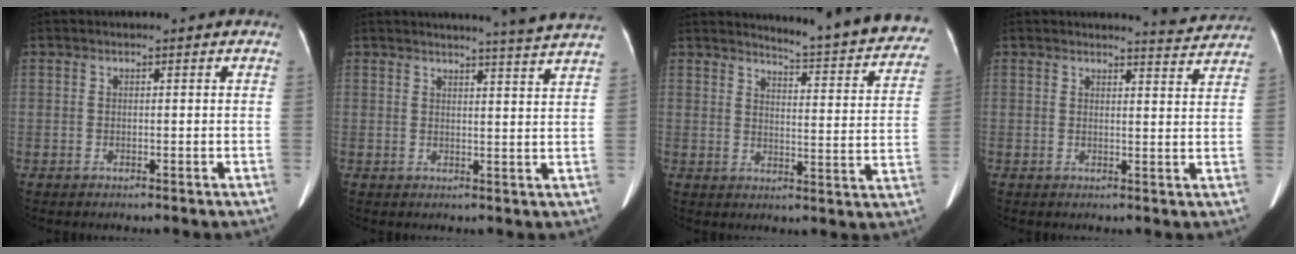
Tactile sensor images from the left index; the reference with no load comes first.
{"total": 8.0, "force": [7.4, -1.8, 2.4], "torque": [-0.036, -0.027, 0.075]}
{"total": 18.3, "force": [17.3, 1.3, 5.7], "torque": [-0.061, -0.096, 0.190]}
{"total": 4.6, "force": [4.6, -0.1, 0.0], "torque": [-0.011, -0.017, 0.044]}